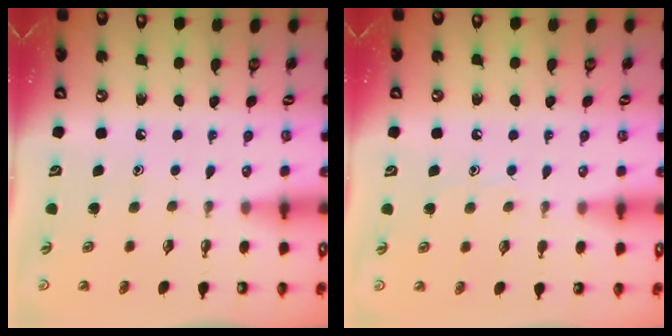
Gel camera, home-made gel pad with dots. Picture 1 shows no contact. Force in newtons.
{"total": 6.1, "press": 6.0, "slide": 0.7}